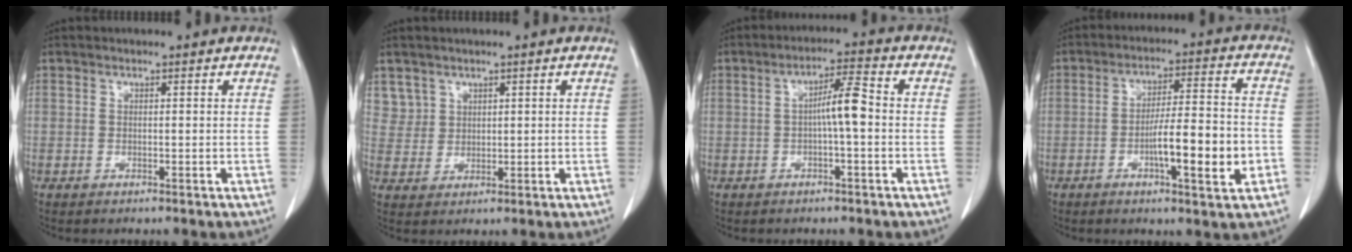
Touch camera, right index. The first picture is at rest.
{"total": 3.6, "force": [2.3, 2.8, -0.3], "torque": [0.024, 0.004, 0.044]}
{"total": 5.0, "force": [-0.4, 0.4, 4.9], "torque": [-0.079, 0.016, -0.005]}
{"total": 11.0, "force": [-3.4, 1.2, 10.4], "torque": [-0.162, 0.008, -0.051]}